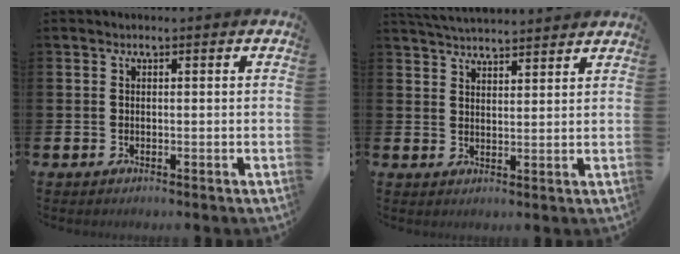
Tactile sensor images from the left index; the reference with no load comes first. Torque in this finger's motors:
{"motor_torque": [0.95, -1.19, 0.46, 0.06]}